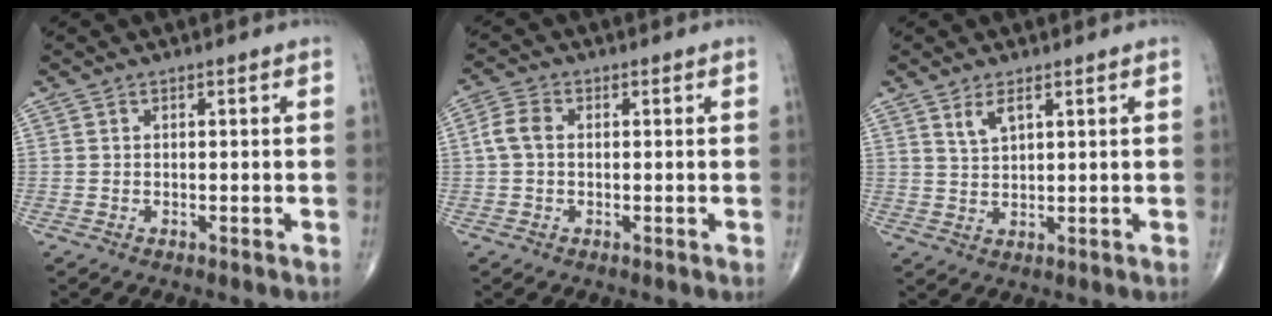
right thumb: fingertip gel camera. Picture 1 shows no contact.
{"total": 3.8, "force": [0.2, 2.6, 2.8], "torque": [-0.062, 0.011, -0.002]}
{"total": 3.3, "force": [2.0, 1.2, 2.4], "torque": [-0.045, -0.008, 0.043]}